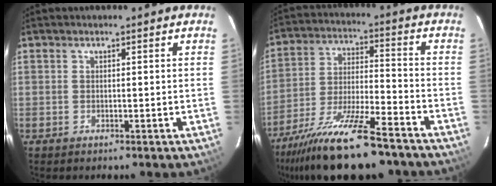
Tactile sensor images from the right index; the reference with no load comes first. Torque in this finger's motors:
{"motor_torque": [1.99, -0.15, 1.05, 0.14]}